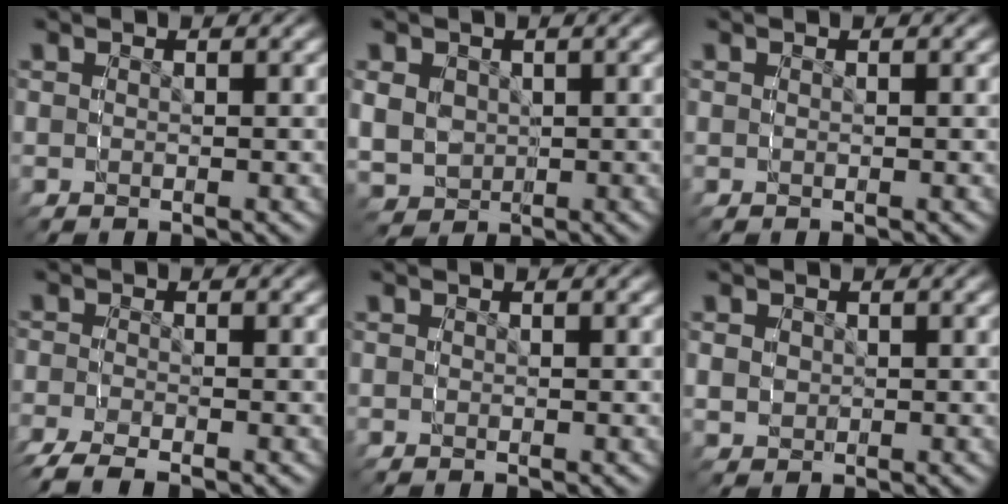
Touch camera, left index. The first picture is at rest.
{"total": 5.9, "force": [0.0, 5.4, 2.4], "torque": [-0.060, -0.032, 0.013]}
{"total": 0.0}
{"total": 4.1, "force": [-3.2, 1.8, 1.7], "torque": [-0.036, -0.011, -0.050]}
{"total": 0.5, "force": [-0.2, 0.5, 0.0], "torque": [-0.004, -0.001, -0.004]}
{"total": 2.1, "force": [0.3, 1.9, 0.7], "torque": [-0.014, -0.008, 0.010]}